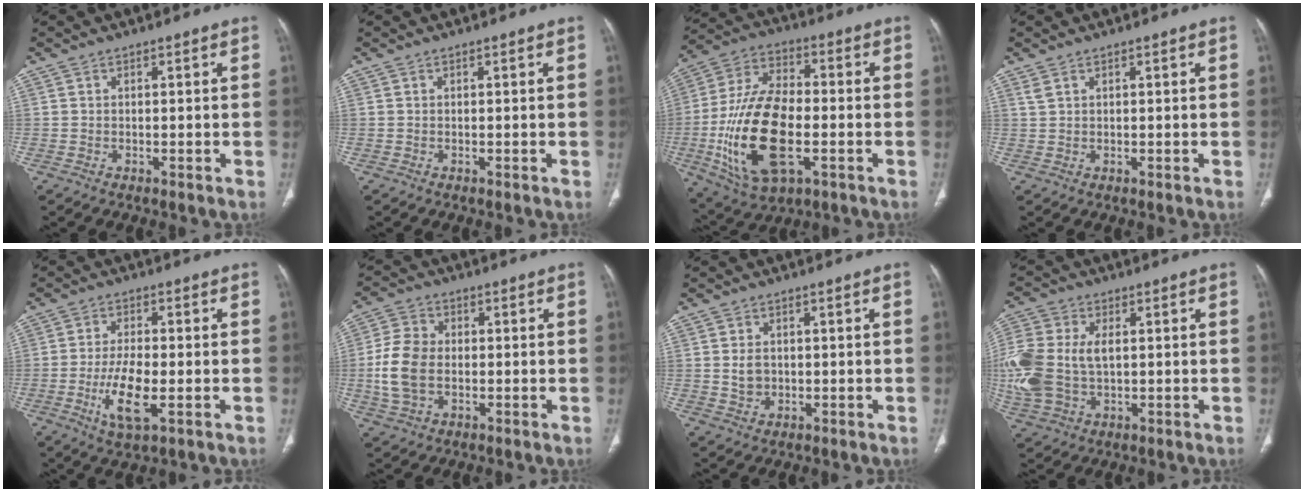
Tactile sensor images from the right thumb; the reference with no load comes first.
{"total": 0.0}
{"total": 21.0, "force": [-4.6, 10.7, 17.5], "torque": [-0.344, 0.014, -0.073]}
{"total": 1.1, "force": [0.9, 0.4, 0.6], "torque": [-0.013, 0.006, 0.023]}
{"total": 8.4, "force": [-2.2, 3.0, 7.5], "torque": [-0.151, -0.001, -0.038]}
{"total": 9.5, "force": [-0.9, 6.6, 6.7], "torque": [-0.140, 0.010, -0.019]}
{"total": 3.1, "force": [0.1, 2.5, 1.8], "torque": [-0.025, -0.001, 0.007]}
{"total": 17.2, "force": [0.7, 11.3, 12.9], "torque": [-0.330, 0.006, 0.022]}